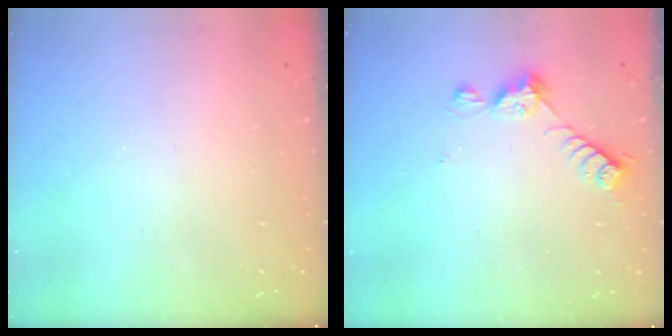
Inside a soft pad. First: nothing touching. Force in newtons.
{"total": 6.5, "press": 6.5, "slide": 0.7}